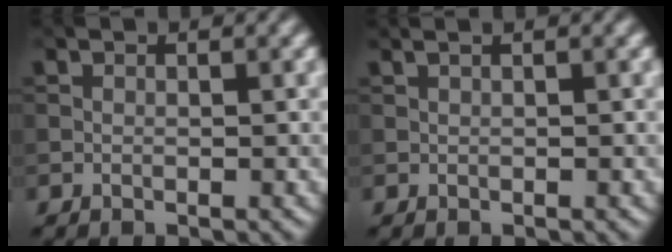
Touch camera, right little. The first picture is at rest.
{"total": 2.3, "force": [1.2, 1.1, 1.7], "torque": [-0.014, 0.014, -0.005]}